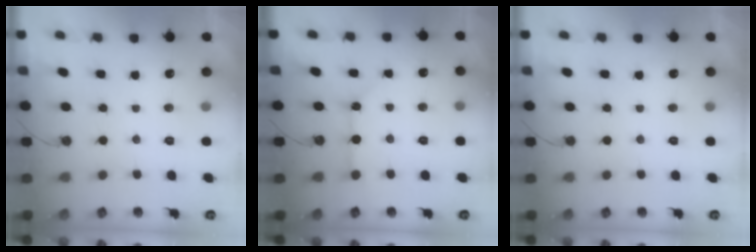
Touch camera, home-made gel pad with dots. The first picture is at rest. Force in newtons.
{"total": 2.3, "press": 2.3, "slide": 0.3}
{"total": 0.0}